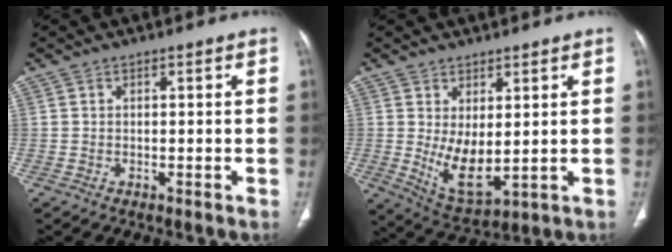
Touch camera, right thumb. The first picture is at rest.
{"total": 8.2, "force": [0.7, 4.0, 7.1], "torque": [-0.115, -0.026, 0.034]}